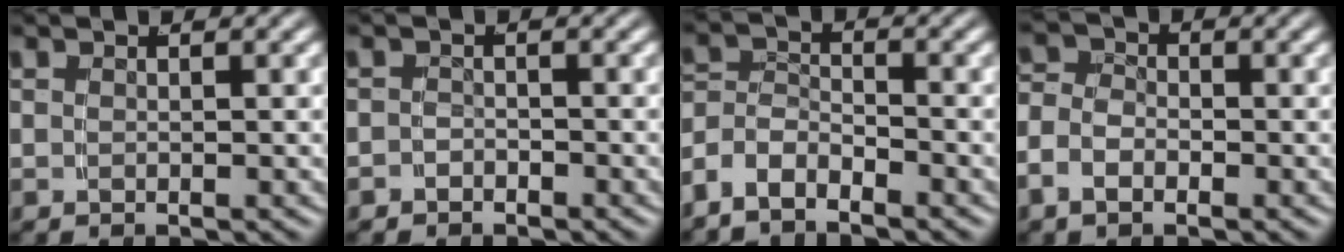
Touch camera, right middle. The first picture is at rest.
{"total": 1.6, "force": [-1.4, 0.7, -0.2], "torque": [0.003, -0.013, -0.019]}
{"total": 4.9, "force": [-2.6, 3.7, 1.9], "torque": [-0.054, -0.019, -0.046]}
{"total": 3.6, "force": [-1.2, 2.8, 1.9], "torque": [-0.048, -0.014, -0.022]}